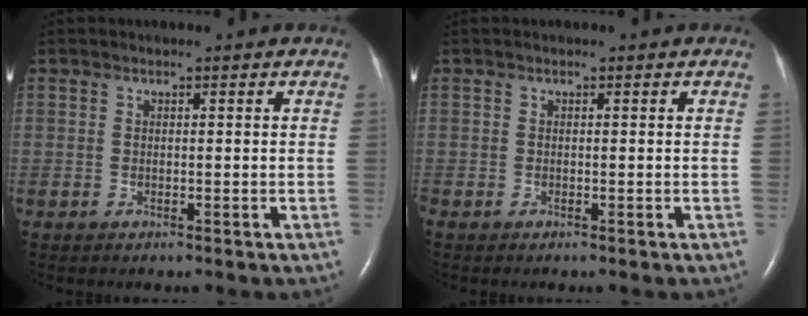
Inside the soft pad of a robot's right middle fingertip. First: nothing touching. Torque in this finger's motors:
{"motor_torque": [1.09, -1.04, 0.25, 0.13]}